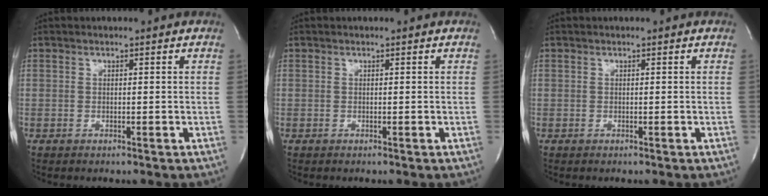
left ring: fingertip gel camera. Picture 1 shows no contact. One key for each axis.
{"total": 0.0}
{"total": 0.0}